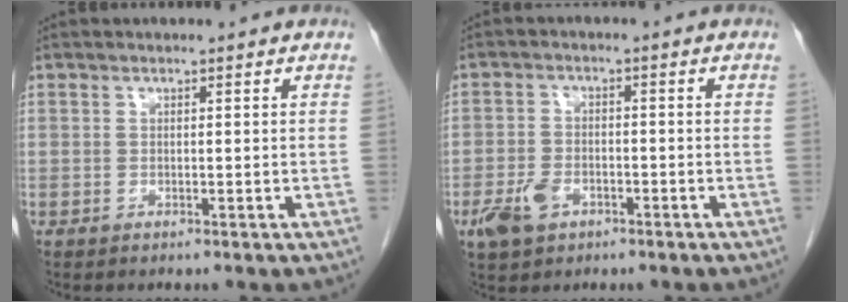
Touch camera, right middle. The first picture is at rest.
{"total": 5.1, "force": [-2.6, 3.2, 3.1], "torque": [-0.069, 0.001, -0.042]}